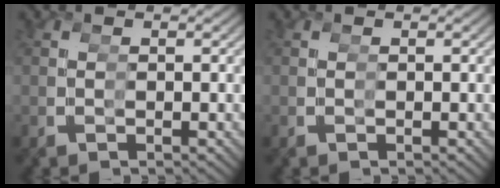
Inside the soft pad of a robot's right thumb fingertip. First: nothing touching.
{"total": 0.0}